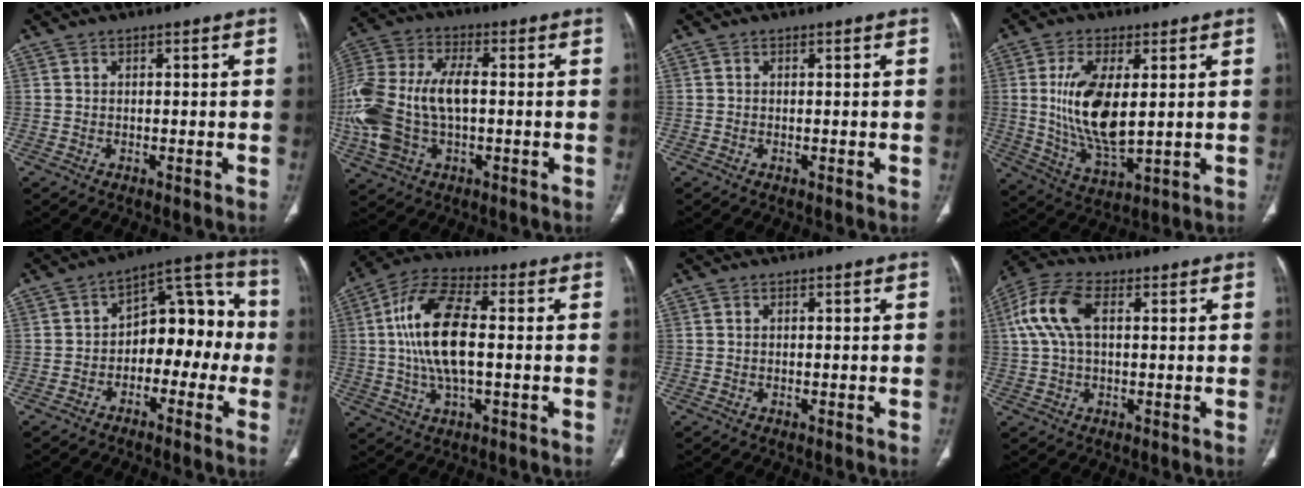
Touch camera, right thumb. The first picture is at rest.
{"total": 19.9, "force": [-1.3, 11.5, 16.2], "torque": [-0.388, 0.014, -0.021]}
{"total": 0.0}
{"total": 13.6, "force": [1.7, 6.0, 12.1], "torque": [-0.236, -0.024, 0.042]}
{"total": 13.8, "force": [-2.3, 8.7, 10.5], "torque": [-0.092, 0.058, -0.046]}
{"total": 15.2, "force": [0.6, 6.4, 13.8], "torque": [-0.283, 0.019, 0.007]}
{"total": 0.0}
{"total": 10.1, "force": [2.2, 5.5, 8.2], "torque": [-0.188, 0.028, 0.039]}